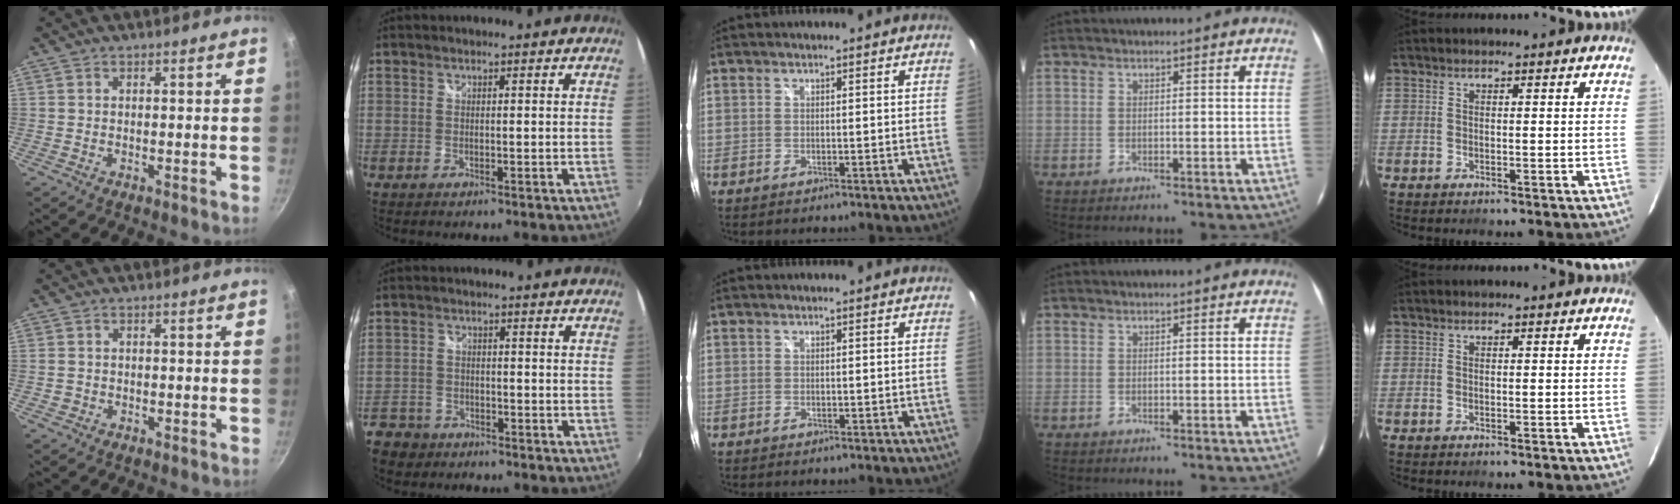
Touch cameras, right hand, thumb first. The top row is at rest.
{"thumb": {"total": 1.3, "force": [-0.4, 1.2, 0.3], "torque": [-0.005, 0.003, -0.004]}, "index": {"total": 8.2, "force": [-5.2, 6.0, 2.0], "torque": [-0.078, 0.012, -0.092]}}